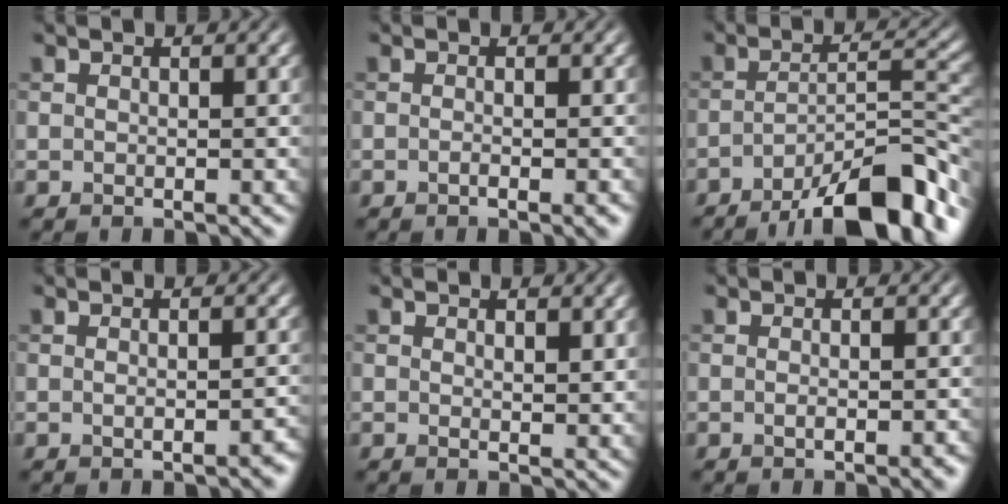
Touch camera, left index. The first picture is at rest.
{"total": 2.2, "force": [-0.6, 0.9, 1.9], "torque": [-0.010, 0.002, -0.012]}
{"total": 11.4, "force": [-7.4, 3.0, 8.1], "torque": [-0.116, 0.006, -0.122]}
{"total": 1.7, "force": [-0.5, 0.5, 1.5], "torque": [-0.019, 0.000, -0.006]}
{"total": 1.6, "force": [0.9, 0.4, 1.2], "torque": [-0.016, -0.008, 0.016]}
{"total": 2.2, "force": [-0.6, 0.8, 1.9], "torque": [-0.016, 0.001, -0.008]}